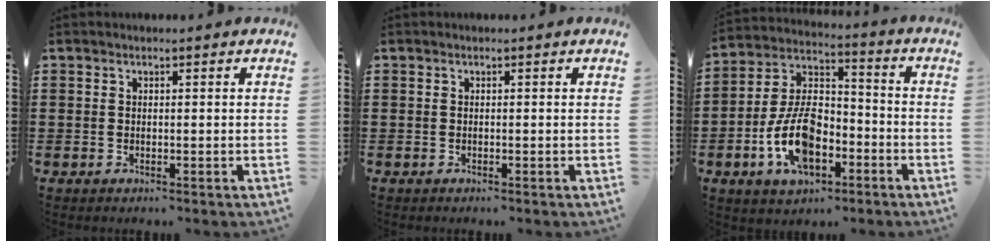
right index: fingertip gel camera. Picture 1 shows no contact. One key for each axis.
{"total": 0.0}
{"total": 11.3, "fx": -4.5, "fy": 6.2, "fz": 8.4, "tx": -0.193, "ty": 0.009, "tz": -0.085}